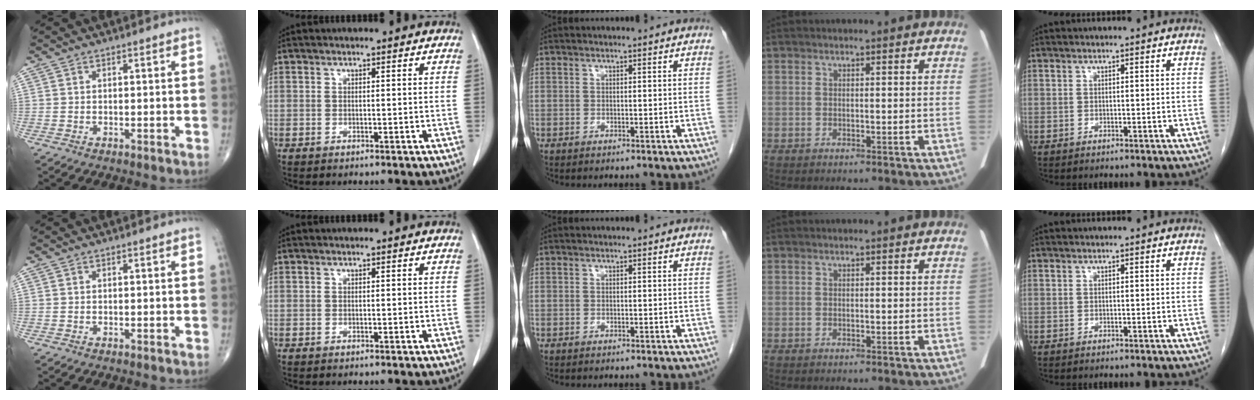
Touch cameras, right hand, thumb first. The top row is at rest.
{}